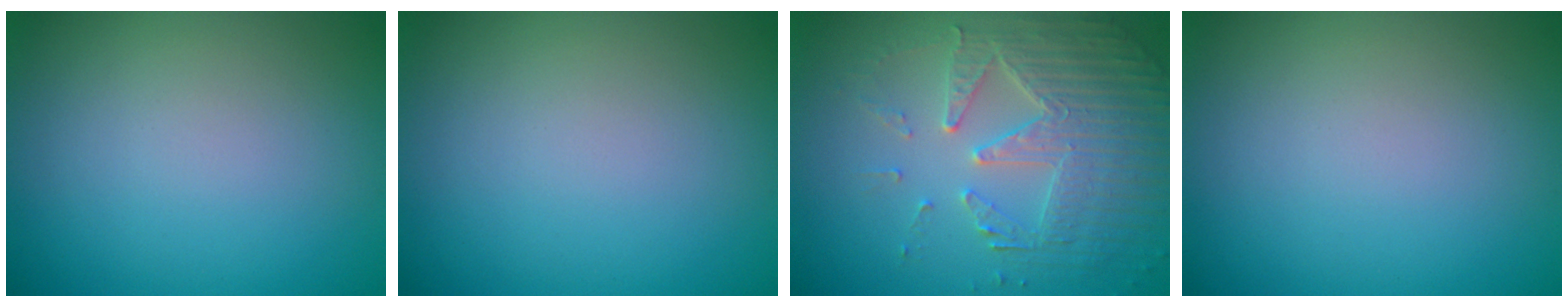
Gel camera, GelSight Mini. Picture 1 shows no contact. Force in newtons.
{"total": 0.0}
{"total": 4.9, "press": 4.4, "slide": 2.3}
{"total": 0.0}